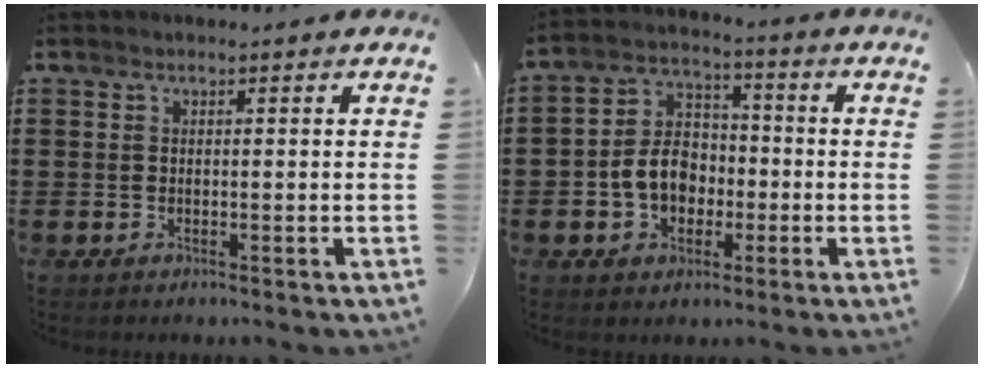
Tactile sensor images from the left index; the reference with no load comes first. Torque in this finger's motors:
{"motor_torque": [0.67, 0.62, 0.66, 0.11]}